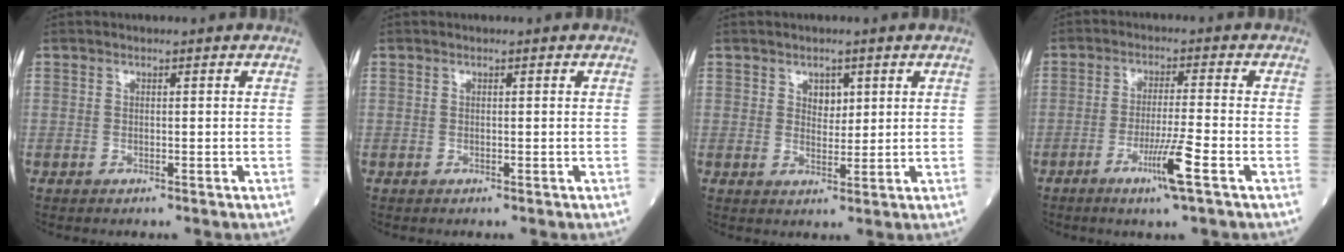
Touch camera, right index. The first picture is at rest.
{"total": 0.0}
{"total": 2.6, "force": [1.3, 1.7, 1.5], "torque": [-0.019, -0.001, 0.021]}
{"total": 6.3, "force": [-3.1, -0.7, 5.4], "torque": [-0.100, -0.013, -0.058]}